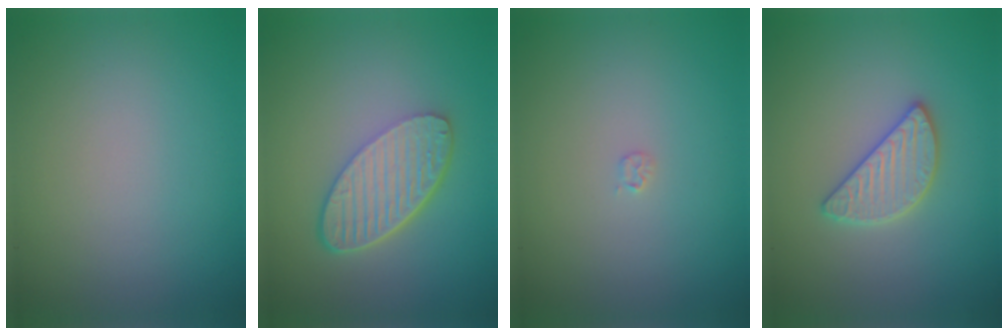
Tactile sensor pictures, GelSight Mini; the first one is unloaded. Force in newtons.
{"total": 5.8, "press": 4.3, "slide": 4.0}
{"total": 0.5, "press": 0.5, "slide": 0.1}
{"total": 2.6, "press": 2.6, "slide": 0.2}